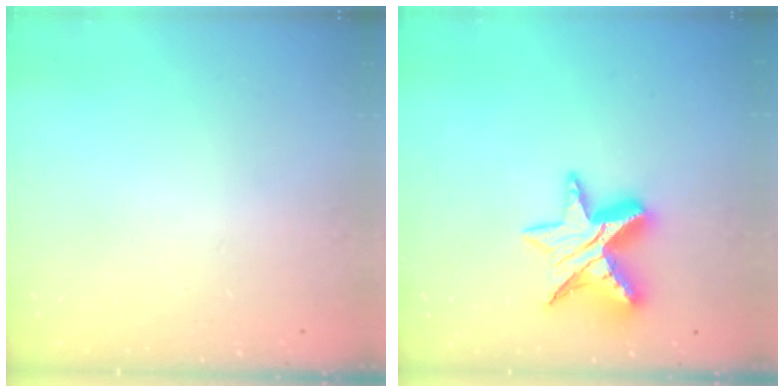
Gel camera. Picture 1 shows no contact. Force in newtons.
{"total": 12.1, "press": 12.1, "slide": 1.0}